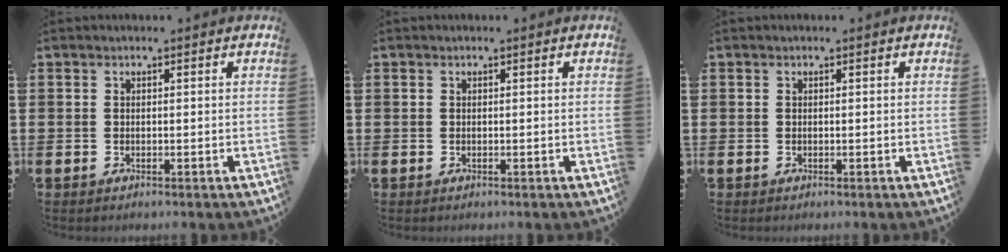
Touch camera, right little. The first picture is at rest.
{"total": 0.0}
{"total": 0.0}